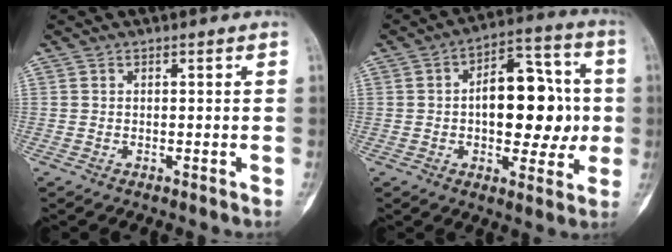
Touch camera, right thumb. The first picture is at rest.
{"total": 16.9, "force": [-0.1, 9.5, 14.0], "torque": [-0.158, 0.029, -0.003]}